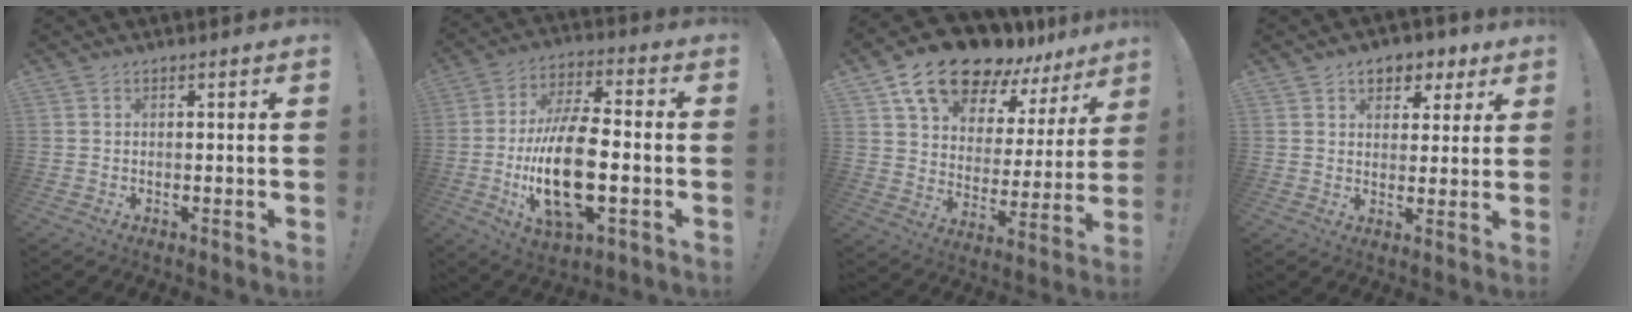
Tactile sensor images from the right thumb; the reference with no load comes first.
{"total": 19.2, "force": [-3.8, 7.9, 17.1], "torque": [-0.336, -0.004, -0.065]}
{"total": 18.1, "force": [14.2, 8.0, 7.8], "torque": [-0.150, -0.098, 0.257]}
{"total": 6.5, "force": [3.5, 4.9, 2.5], "torque": [-0.027, -0.015, 0.064]}